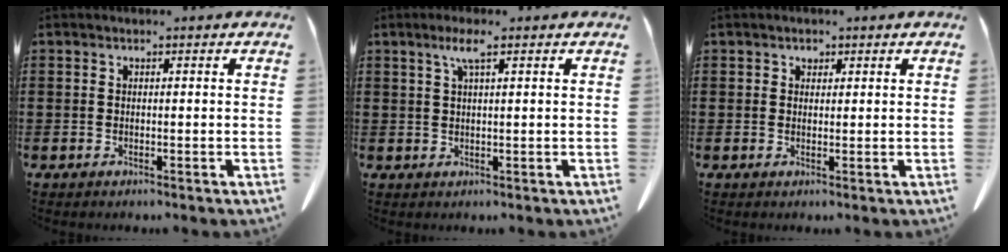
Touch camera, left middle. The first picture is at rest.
{"total": 3.0, "force": [1.5, 0.3, 2.5], "torque": [-0.055, 0.003, 0.026]}
{"total": 1.0, "force": [0.6, 0.7, 0.3], "torque": [-0.001, -0.002, 0.010]}